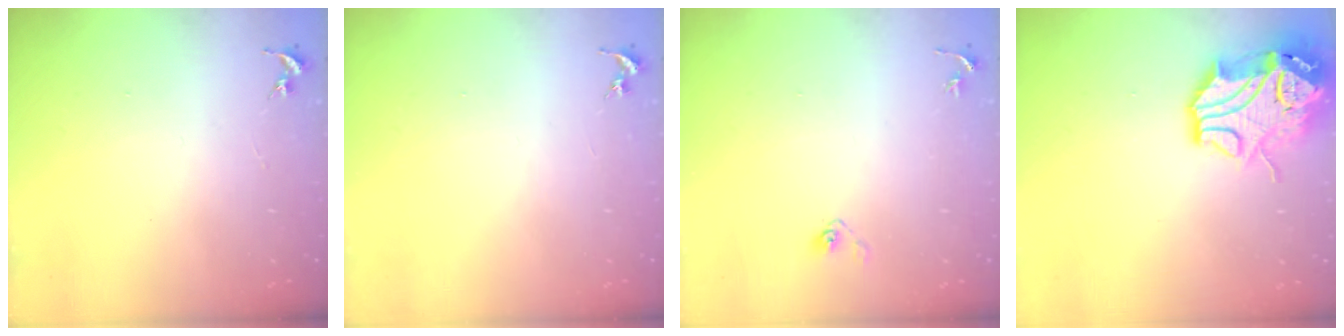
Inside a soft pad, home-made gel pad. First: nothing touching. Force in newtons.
{"total": 0.0}
{"total": 3.6, "press": 2.9, "slide": 2.0}
{"total": 15.5, "press": 15.3, "slide": 2.3}